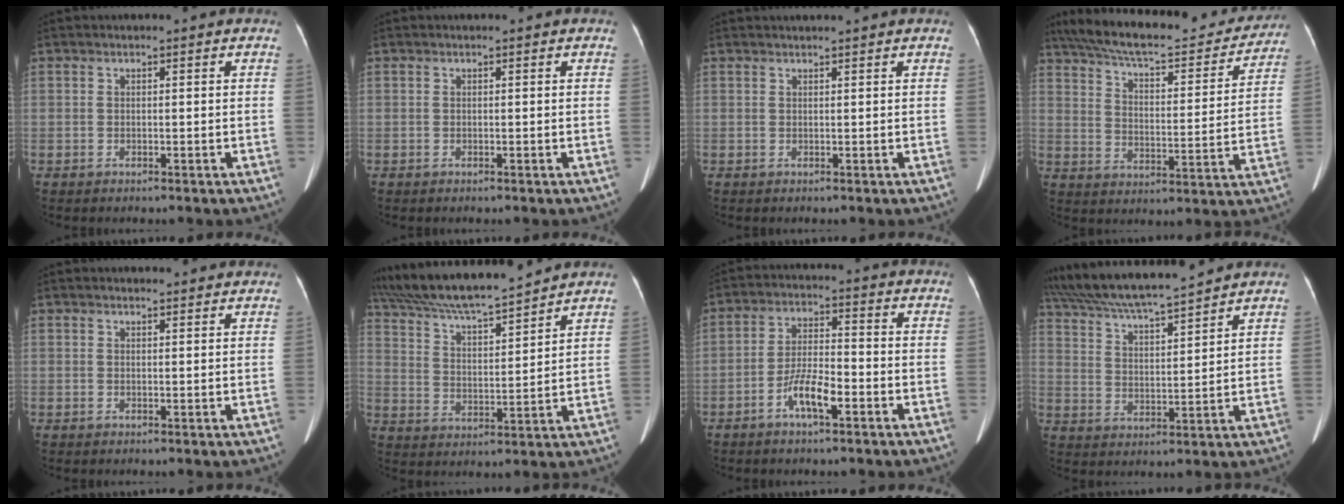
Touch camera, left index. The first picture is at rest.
{"total": 0.0}
{"total": 2.0, "force": [1.9, -0.3, 0.5], "torque": [-0.005, 0.018, 0.032]}
{"total": 24.1, "force": [21.2, 5.7, 10.0], "torque": [-0.164, 0.009, 0.290]}
{"total": 3.3, "force": [3.2, 0.8, 0.7], "torque": [-0.008, 0.014, 0.035]}
{"total": 16.7, "force": [15.2, 0.8, 7.0], "torque": [-0.131, 0.016, 0.262]}
{"total": 6.3, "force": [-3.2, 1.4, 5.2], "torque": [-0.104, 0.005, -0.060]}
{"total": 16.3, "force": [14.8, 0.8, 7.0], "torque": [-0.130, 0.021, 0.254]}